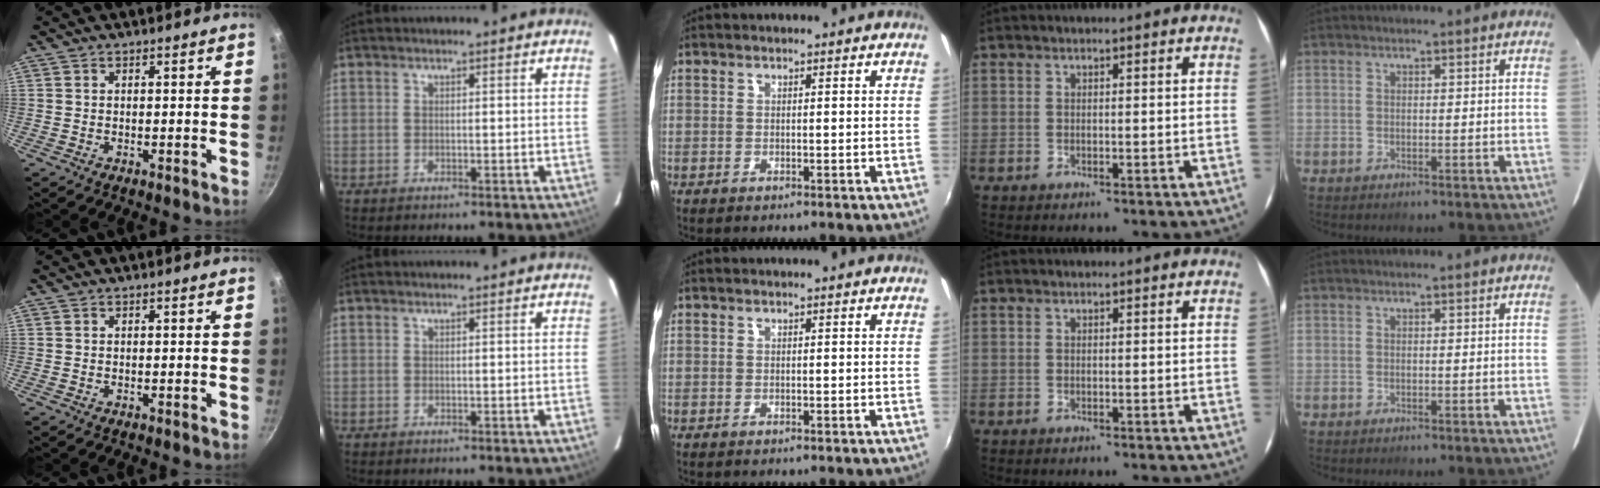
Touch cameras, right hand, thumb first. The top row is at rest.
{}